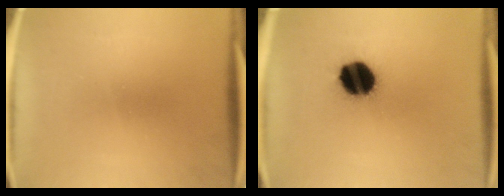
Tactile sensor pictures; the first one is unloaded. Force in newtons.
{"total": 14.4}